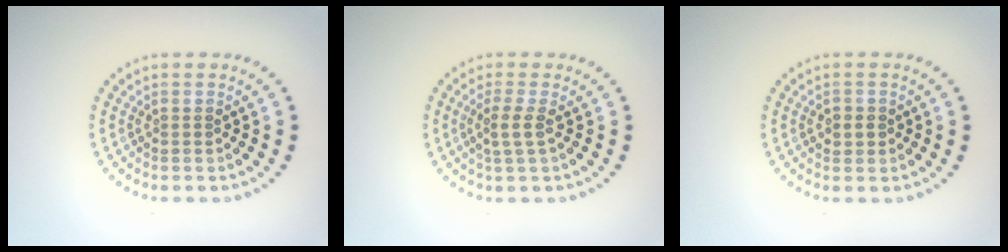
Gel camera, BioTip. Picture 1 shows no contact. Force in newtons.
{"total": 1.8, "press": 1.5, "slide": 0.9}
{"total": 1.4, "press": 1.4, "slide": 0.3}